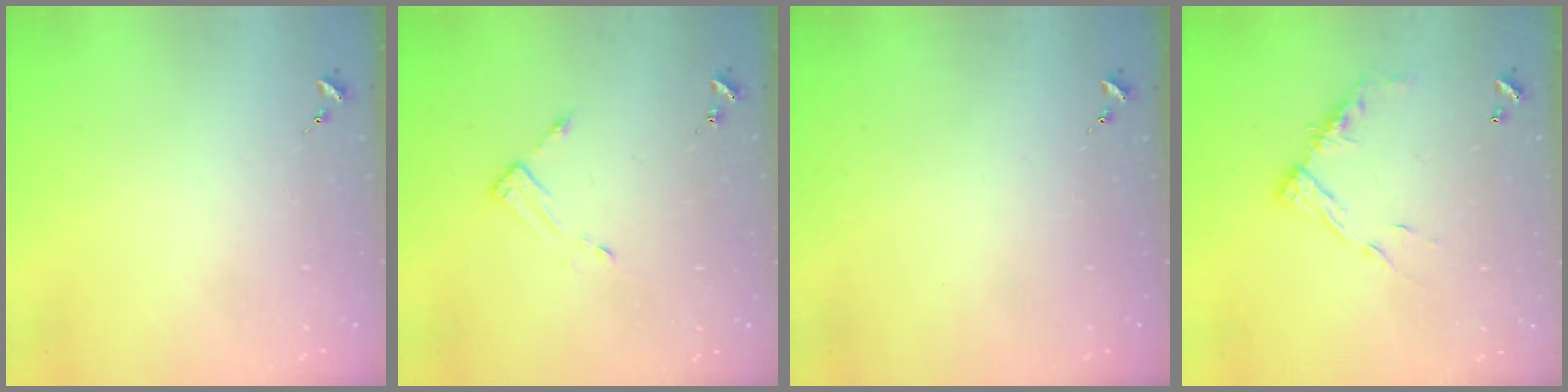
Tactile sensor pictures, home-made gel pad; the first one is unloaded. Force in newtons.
{"total": 3.1, "press": 3.1, "slide": 0.3}
{"total": 0.0}
{"total": 12.1, "press": 12.1, "slide": 1.1}